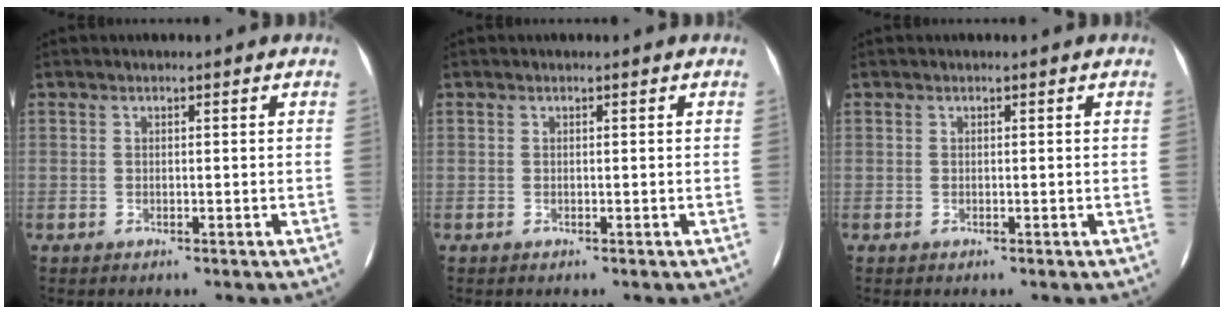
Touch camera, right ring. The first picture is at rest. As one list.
[{"total": 0.0}, {"total": 0.0}]